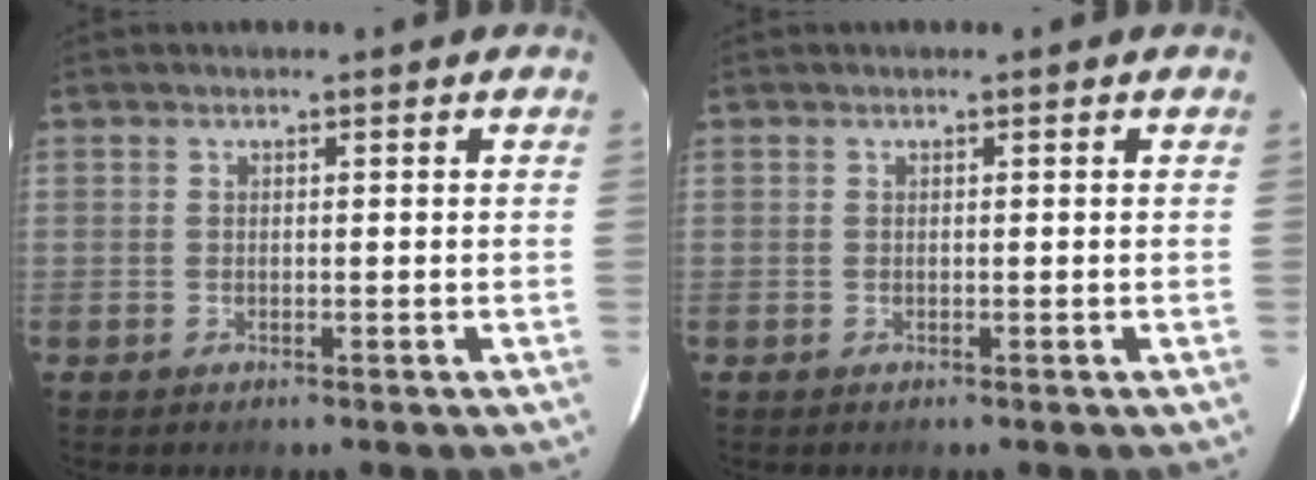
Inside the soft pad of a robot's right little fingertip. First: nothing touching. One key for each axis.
{"total": 0.0}